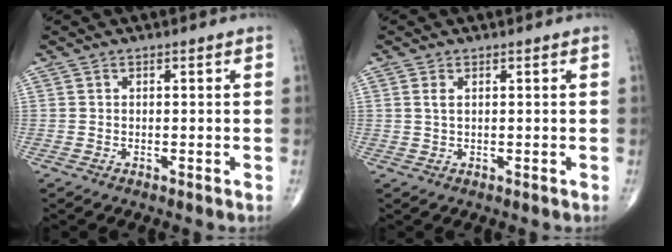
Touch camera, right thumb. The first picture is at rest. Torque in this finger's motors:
{"motor_torque": [-0.35, -0.39, 0.02, 0.09, 0.00]}